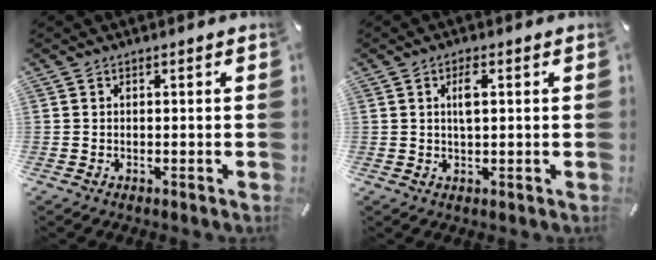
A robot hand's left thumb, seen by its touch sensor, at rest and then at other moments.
{"total": 3.4, "force": [0.9, 1.1, 3.2], "torque": [-0.067, 0.006, 0.012]}